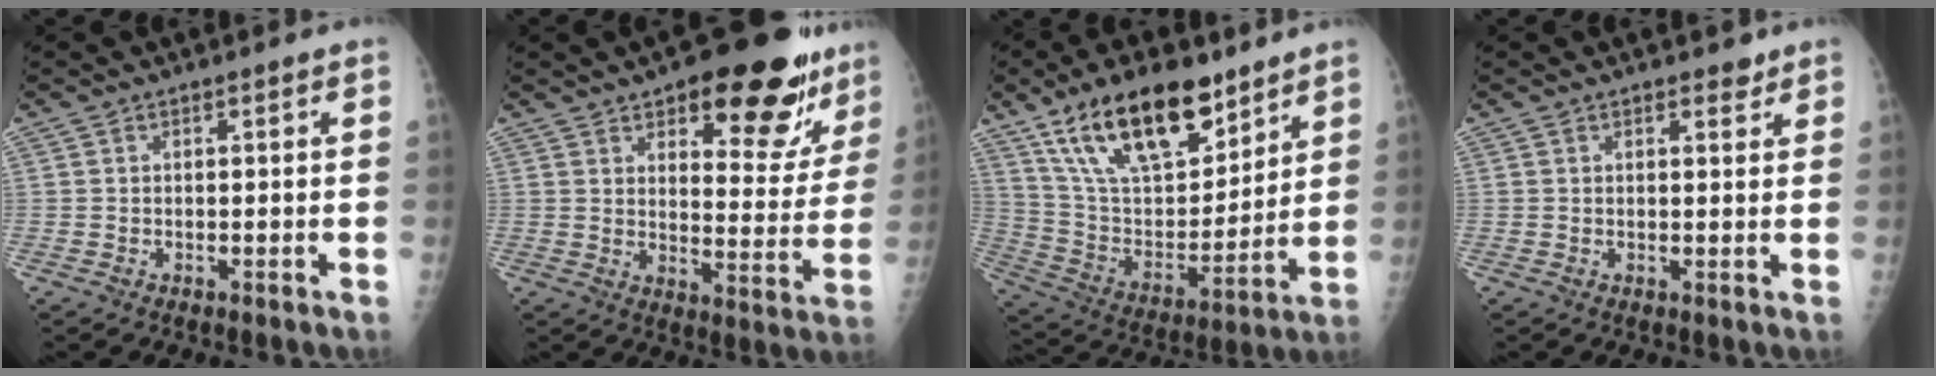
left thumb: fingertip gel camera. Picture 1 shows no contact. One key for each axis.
{"total": 19.8, "fx": 12.3, "fy": 8.3, "fz": 13.1, "tx": -0.109, "ty": -0.058, "tz": 0.168}
{"total": 21.9, "fx": 14.2, "fy": 9.7, "fz": 13.5, "tx": -0.194, "ty": -0.054, "tz": 0.264}
{"total": 2.1, "fx": 1.6, "fy": 0.9, "fz": 1.0, "tx": -0.001, "ty": -0.008, "tz": 0.019}